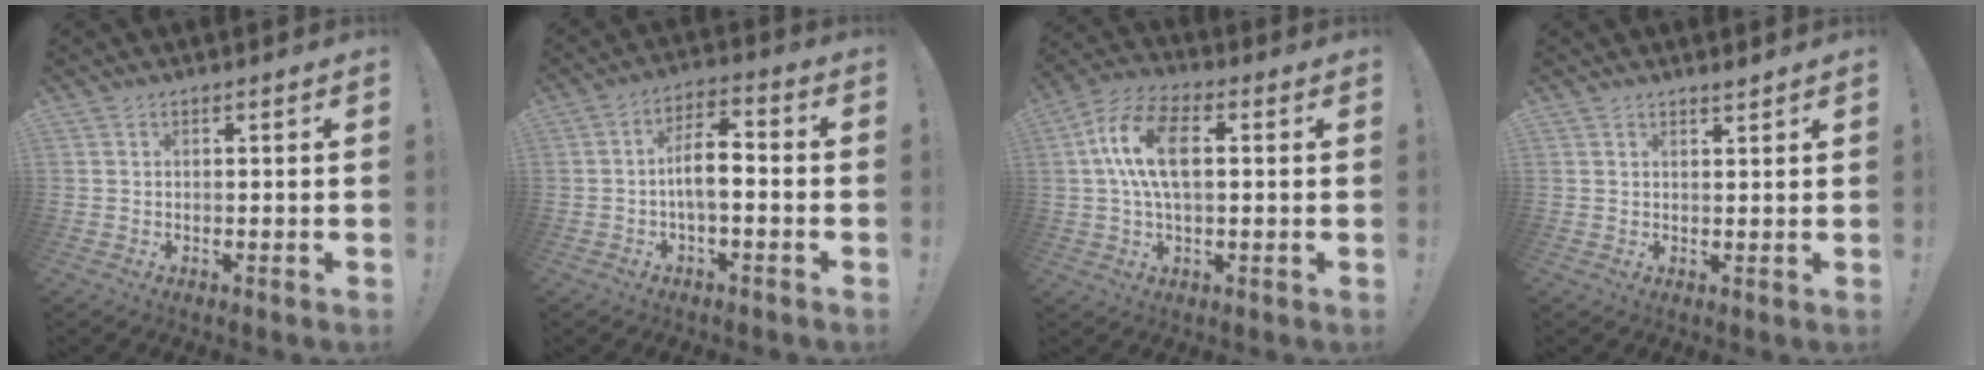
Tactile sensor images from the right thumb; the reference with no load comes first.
{"total": 8.3, "force": [-1.6, 3.4, 7.4], "torque": [-0.135, 0.011, -0.032]}
{"total": 13.6, "force": [2.3, 7.2, 11.3], "torque": [-0.211, 0.014, 0.043]}
{"total": 1.4, "force": [1.3, 0.1, 0.5], "torque": [-0.001, -0.009, 0.022]}